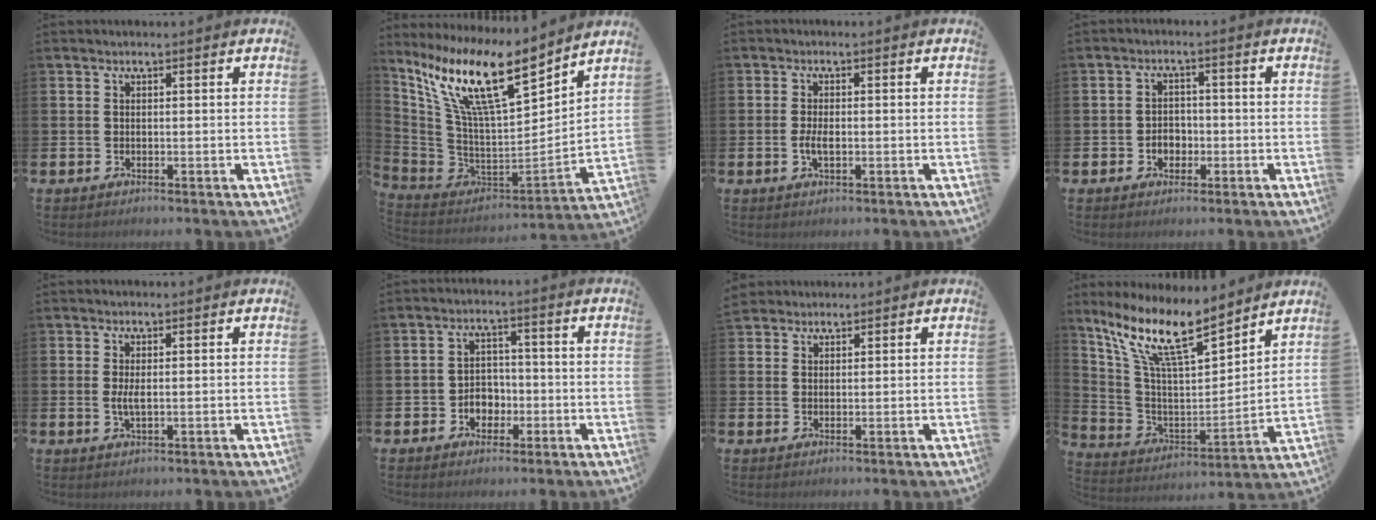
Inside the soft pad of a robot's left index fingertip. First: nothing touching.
{"total": 13.6, "force": [9.2, 3.4, 9.4], "torque": [-0.218, -0.056, 0.161]}
{"total": 2.5, "force": [-0.4, 1.1, 2.2], "torque": [-0.037, -0.001, -0.008]}
{"total": 2.8, "force": [-0.9, 2.2, 1.3], "torque": [-0.017, -0.001, -0.024]}
{"total": 1.9, "force": [0.2, 0.6, 1.8], "torque": [-0.030, -0.001, 0.001]}
{"total": 3.7, "force": [-1.5, 3.0, 1.5], "torque": [-0.023, 0.002, -0.036]}
{"total": 2.6, "force": [2.5, 0.8, -0.3], "torque": [0.011, -0.008, 0.046]}
{"total": 12.9, "force": [10.4, 2.7, 7.2], "torque": [-0.170, -0.061, 0.180]}